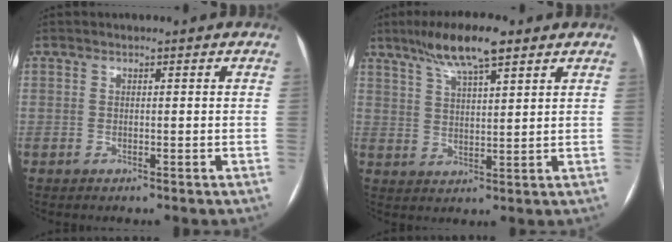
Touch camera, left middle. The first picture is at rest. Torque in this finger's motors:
{"motor_torque": [0.34, -0.35, 0.08, 0.03]}